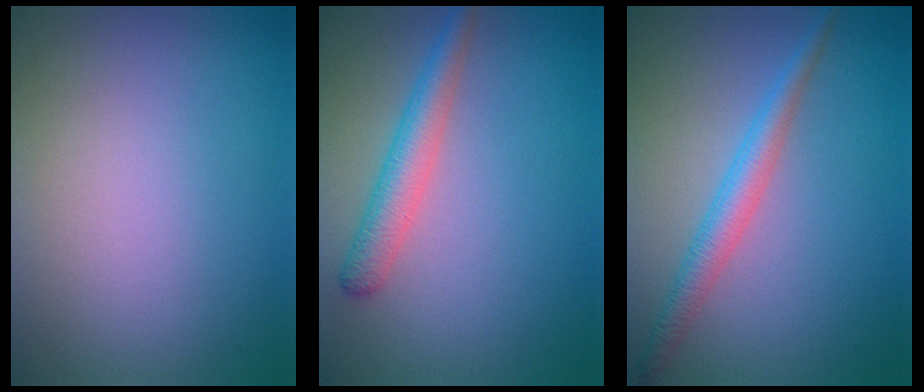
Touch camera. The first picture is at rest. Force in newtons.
{"total": 3.0, "press": 3.0, "slide": 0.2}
{"total": 2.6, "press": 2.6, "slide": 0.0}